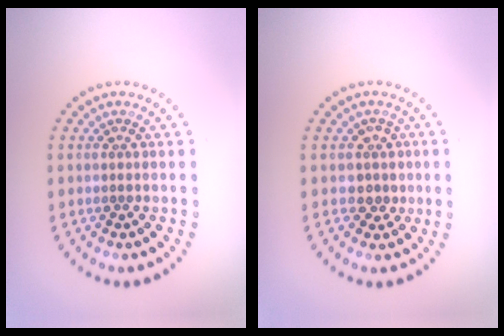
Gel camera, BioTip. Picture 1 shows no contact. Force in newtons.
{"total": 2.0, "press": 1.6, "slide": 1.1}